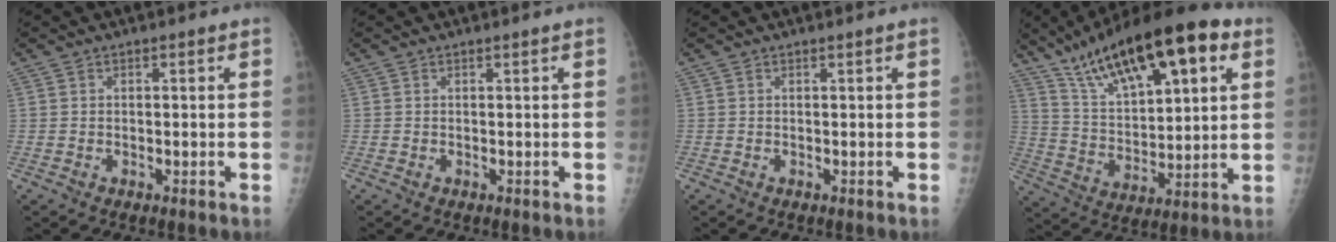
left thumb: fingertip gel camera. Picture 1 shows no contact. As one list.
[{"total": 0.0}, {"total": 0.0}, {"total": 23.3, "force": [12.6, 8.5, 17.7], "torque": [-0.263, -0.026, 0.220]}]